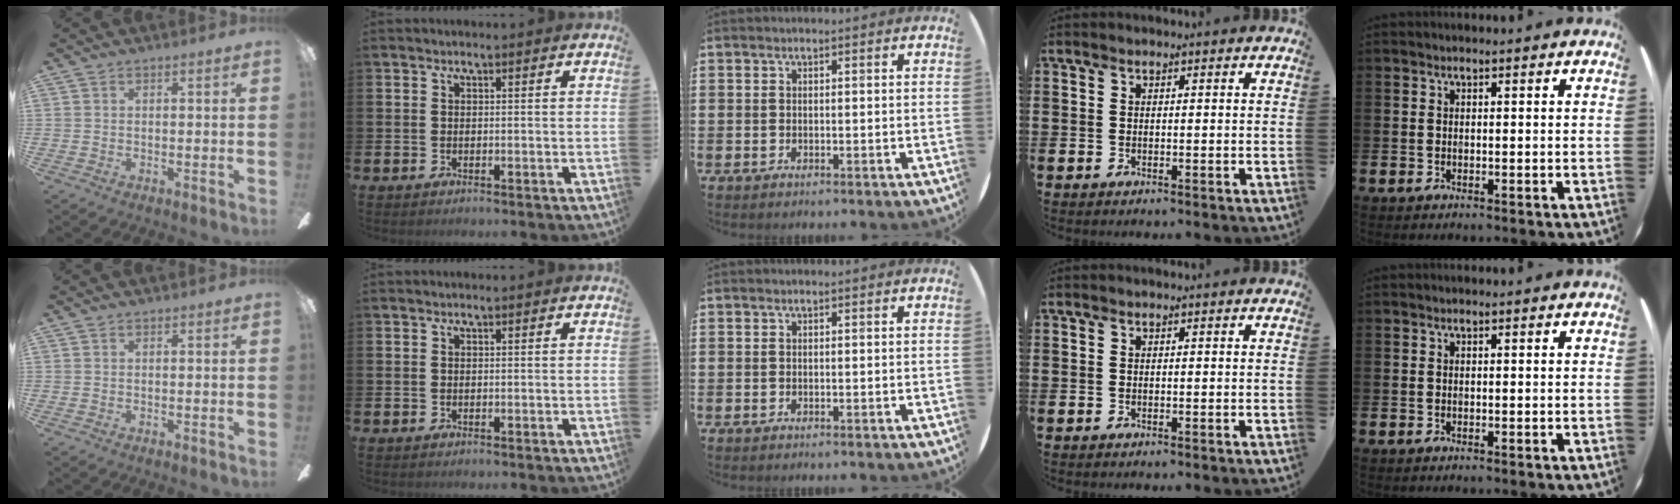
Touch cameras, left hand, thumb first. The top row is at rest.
{}